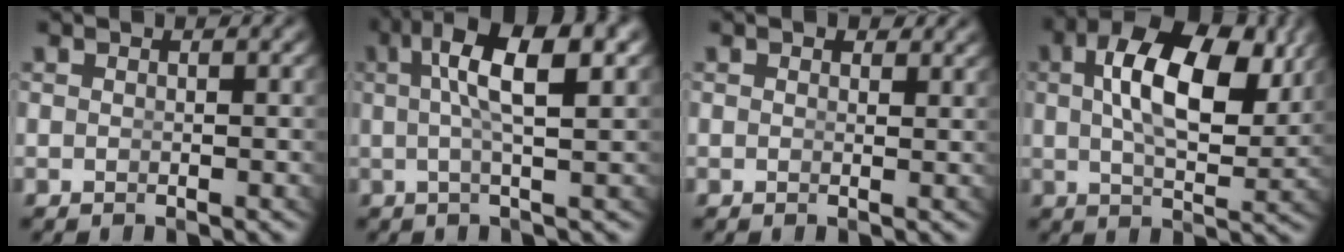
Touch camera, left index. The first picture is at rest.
{"total": 7.6, "force": [2.6, 1.9, 6.9], "torque": [-0.117, 0.017, 0.037]}
{"total": 1.1, "force": [1.0, 0.4, 0.4], "torque": [-0.001, 0.000, 0.015]}
{"total": 8.7, "force": [2.8, 3.4, 7.5], "torque": [-0.115, -0.001, 0.043]}